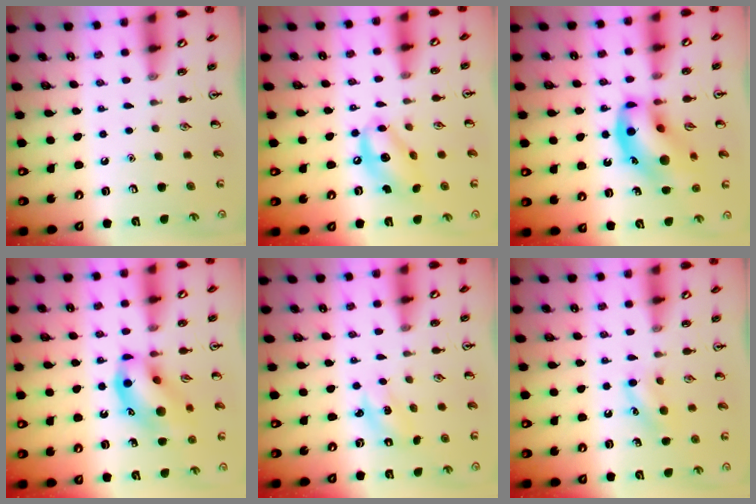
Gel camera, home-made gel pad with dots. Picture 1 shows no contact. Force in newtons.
{"total": 11.2, "press": 10.9, "slide": 2.5}
{"total": 15.5, "press": 15.2, "slide": 2.9}
{"total": 13.5, "press": 13.3, "slide": 1.8}
{"total": 2.3, "press": 2.2, "slide": 0.4}
{"total": 7.8, "press": 7.6, "slide": 1.8}